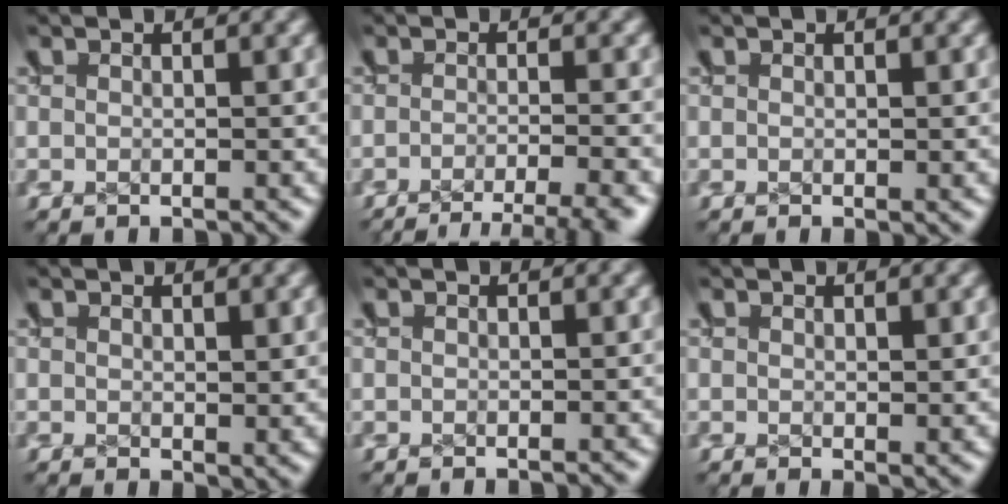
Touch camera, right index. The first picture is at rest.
{"total": 8.6, "force": [-7.4, 3.5, 2.6], "torque": [-0.012, -0.015, -0.113]}
{"total": 0.0}
{"total": 0.9, "force": [0.5, 0.2, 0.7], "torque": [-0.012, -0.010, 0.013]}
{"total": 0.0}
{"total": 0.6, "force": [0.4, 0.0, 0.5], "torque": [-0.007, -0.006, 0.009]}